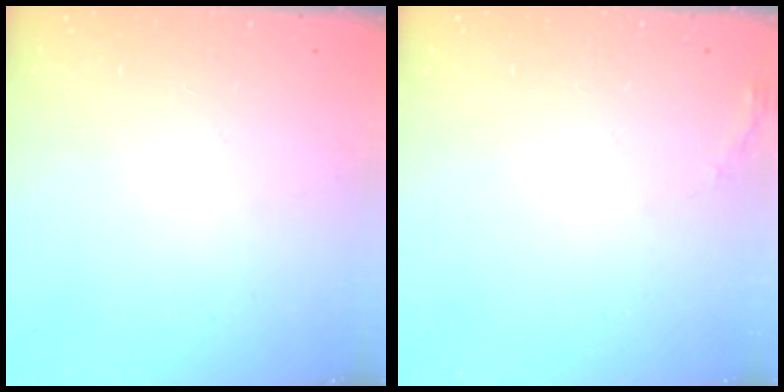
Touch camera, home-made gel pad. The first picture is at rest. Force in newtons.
{"total": 4.4, "press": 4.0, "slide": 1.9}